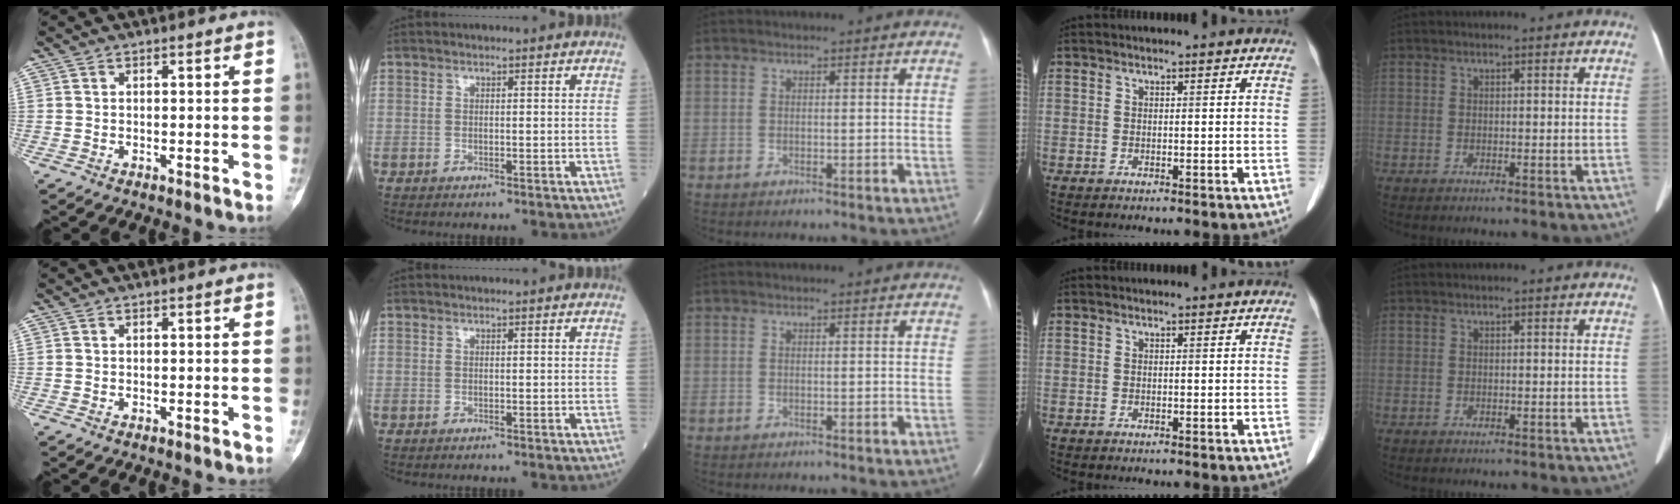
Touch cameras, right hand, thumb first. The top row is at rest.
{}